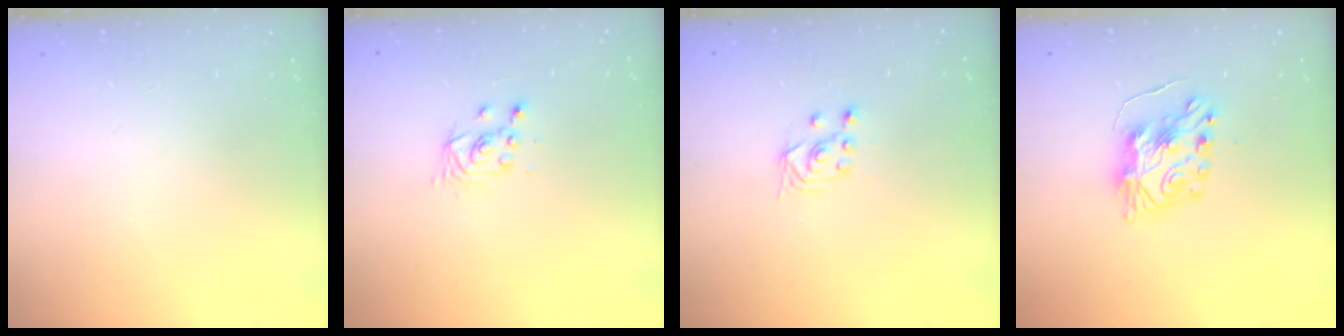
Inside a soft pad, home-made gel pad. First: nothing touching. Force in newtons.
{"total": 2.9, "press": 2.9, "slide": 0.1}
{"total": 2.8, "press": 2.4, "slide": 1.4}
{"total": 7.8, "press": 7.8, "slide": 0.2}